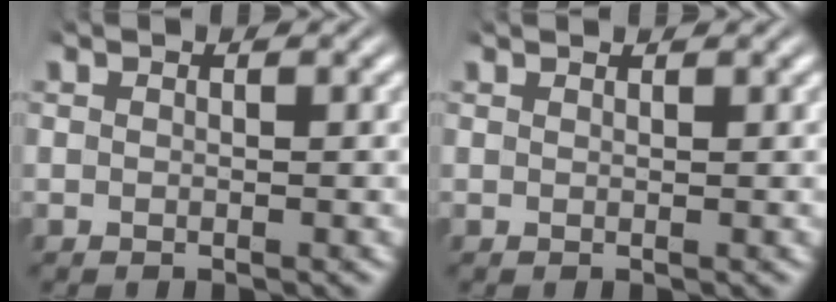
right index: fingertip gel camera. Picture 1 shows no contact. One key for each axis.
{"total": 0.8, "fx": 0.6, "fy": -0.5, "fz": -0.1, "tx": 0.010, "ty": -0.002, "tz": 0.013}